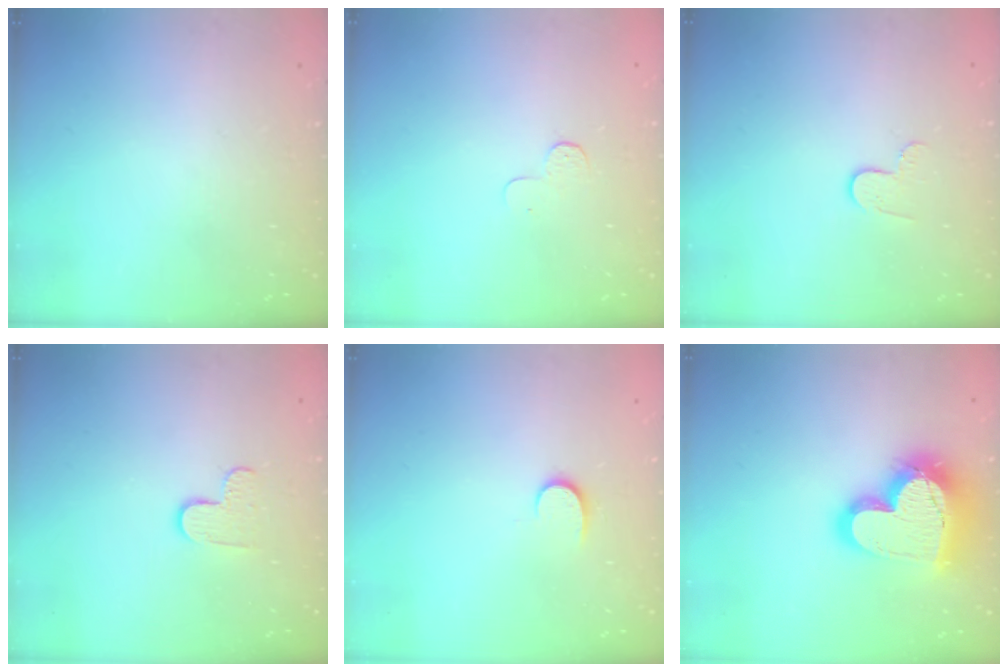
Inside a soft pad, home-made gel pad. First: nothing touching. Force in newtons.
{"total": 3.9, "press": 3.9, "slide": 0.4}
{"total": 4.6, "press": 4.6, "slide": 0.5}
{"total": 5.9, "press": 5.8, "slide": 0.6}
{"total": 6.5, "press": 6.5, "slide": 0.7}
{"total": 23.1, "press": 23.0, "slide": 1.8}